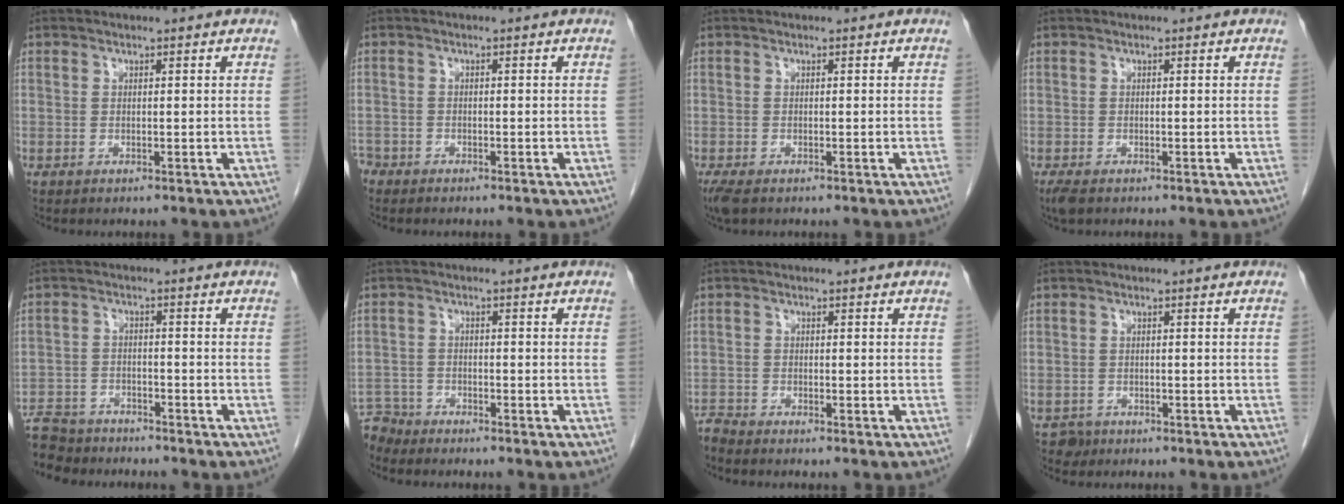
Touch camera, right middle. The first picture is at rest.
{"total": 2.2, "force": [-1.9, 1.1, 0.2], "torque": [-0.003, 0.001, -0.034]}
{"total": 3.4, "force": [-2.3, 1.4, 2.0], "torque": [-0.046, -0.012, -0.037]}
{"total": 2.5, "force": [-1.8, 1.0, 1.5], "torque": [-0.035, -0.009, -0.028]}
{"total": 10.2, "force": [-9.0, 4.3, 2.3], "torque": [-0.056, 0.001, -0.146]}
{"total": 3.9, "force": [-3.7, 0.8, -0.8], "torque": [0.022, -0.007, -0.070]}
{"total": 1.7, "force": [-1.6, -0.3, -0.2], "torque": [0.006, -0.007, -0.032]}
{"total": 1.4, "force": [-1.0, 1.0, -0.2], "torque": [0.002, 0.005, -0.017]}